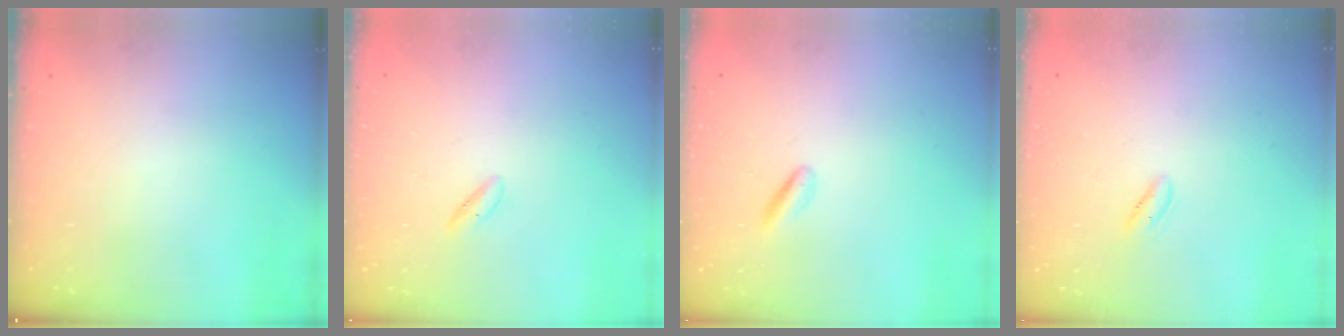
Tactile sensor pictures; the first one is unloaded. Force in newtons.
{"total": 2.0, "press": 1.6, "slide": 1.2}
{"total": 1.8, "press": 1.7, "slide": 0.4}
{"total": 1.8, "press": 1.5, "slide": 0.9}